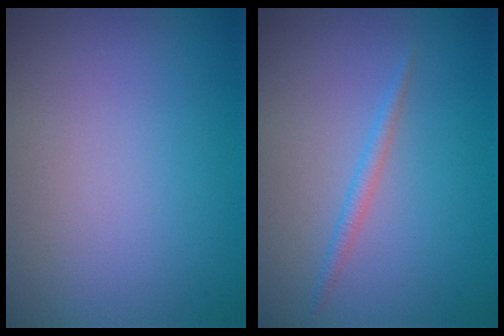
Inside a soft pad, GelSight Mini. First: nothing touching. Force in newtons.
{"total": 0.9, "press": 0.9, "slide": 0.1}